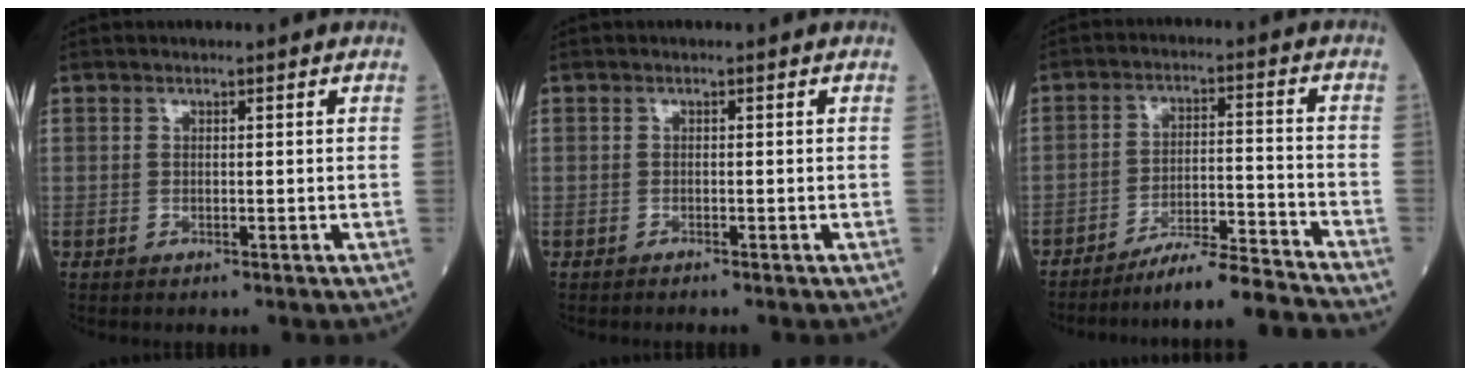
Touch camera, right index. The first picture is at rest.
{"total": 0.9, "force": [-0.8, 0.0, 0.4], "torque": [-0.005, 0.000, -0.011]}
{"total": 9.9, "force": [-9.5, -2.2, 1.9], "torque": [-0.014, 0.010, -0.164]}